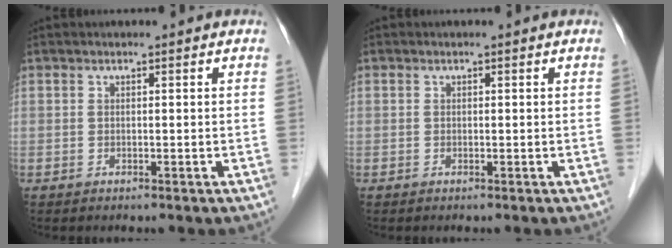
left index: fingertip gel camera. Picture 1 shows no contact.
{"total": 0.0}